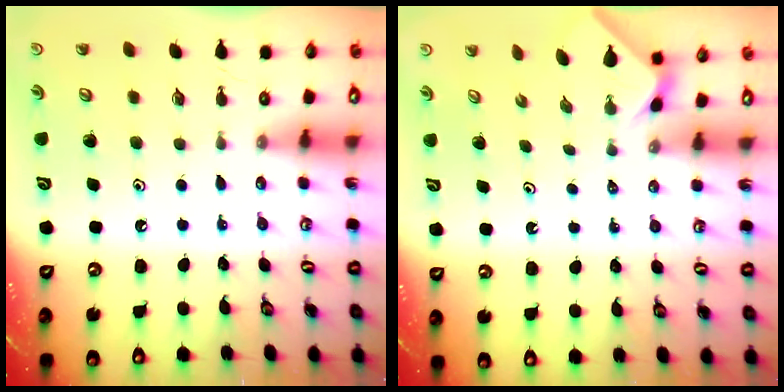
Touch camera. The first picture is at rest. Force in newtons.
{"total": 1.3, "press": 1.3, "slide": 0.4}